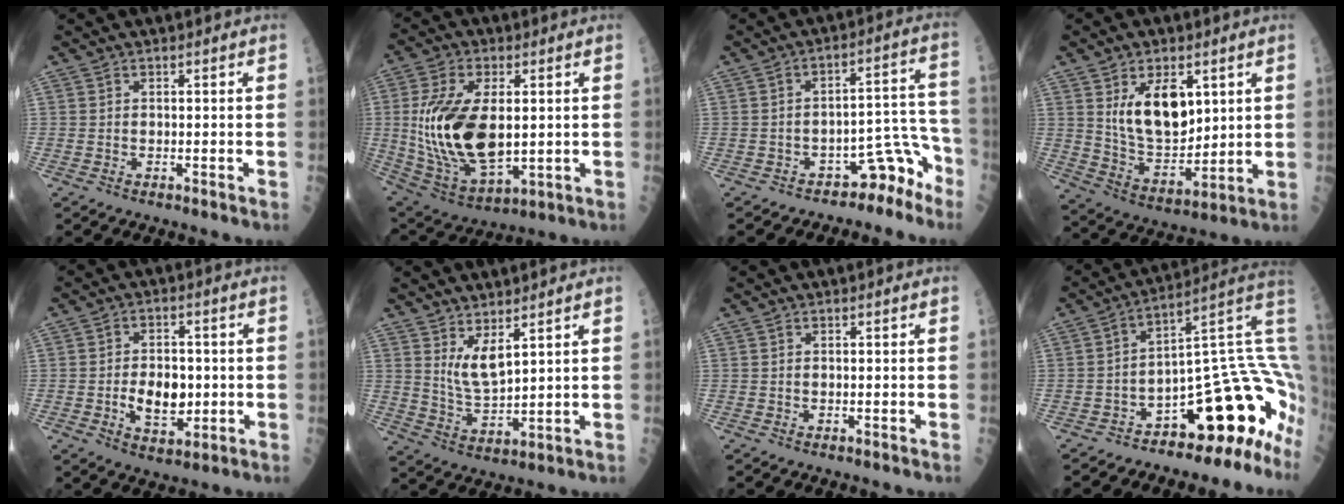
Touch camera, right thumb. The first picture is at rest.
{"total": 20.5, "force": [0.9, 10.3, 17.7], "torque": [-0.352, -0.019, 0.031]}
{"total": 7.6, "force": [-5.7, 4.0, 3.3], "torque": [-0.001, 0.104, -0.085]}
{"total": 13.0, "force": [4.5, 7.4, 9.8], "torque": [-0.132, -0.032, 0.095]}
{"total": 8.1, "force": [-1.0, 5.1, 6.2], "torque": [-0.072, -0.001, -0.013]}
{"total": 6.0, "force": [3.5, 1.8, 4.5], "torque": [-0.084, -0.042, 0.075]}
{"total": 0.0}
{"total": 14.8, "force": [-6.7, 5.8, 11.9], "torque": [-0.093, 0.124, -0.096]}